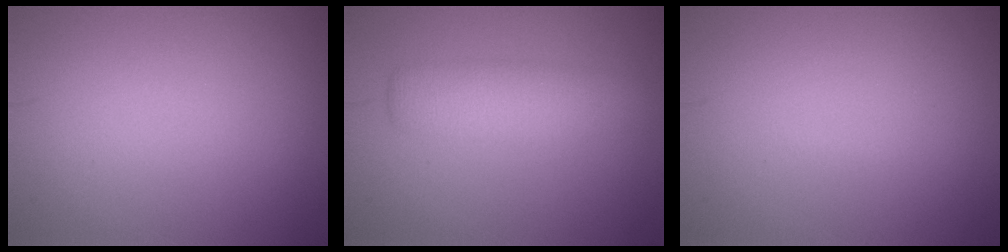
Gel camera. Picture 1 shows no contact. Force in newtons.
{"total": 4.1, "press": 4.1, "slide": 0.2}
{"total": 0.0}